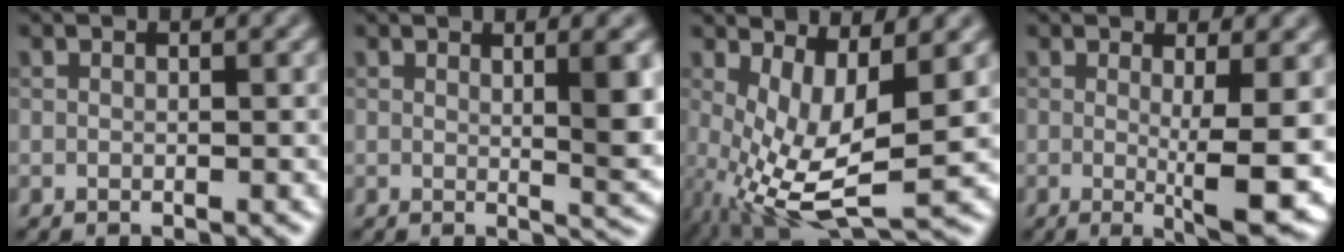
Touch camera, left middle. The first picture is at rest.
{"total": 4.4, "force": [1.4, 1.2, 4.0], "torque": [-0.041, -0.007, 0.020]}
{"total": 7.6, "force": [0.2, 2.8, 7.0], "torque": [-0.150, -0.015, 0.009]}
{"total": 6.2, "force": [0.1, 1.2, 6.1], "torque": [-0.083, -0.017, 0.006]}